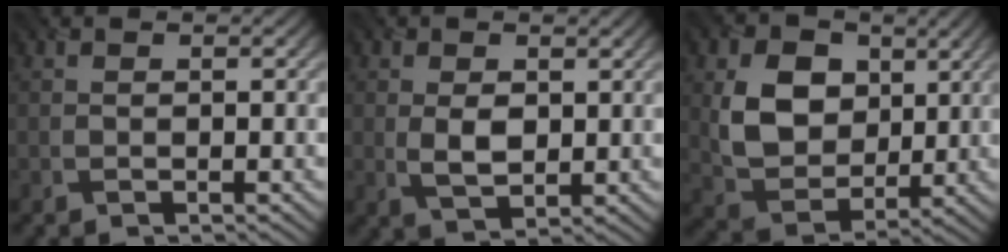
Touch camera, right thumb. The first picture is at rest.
{"total": 3.7, "force": [0.5, 2.3, 2.9], "torque": [-0.065, -0.004, 0.013]}
{"total": 9.4, "force": [2.4, 7.2, 5.6], "torque": [-0.130, -0.006, 0.040]}